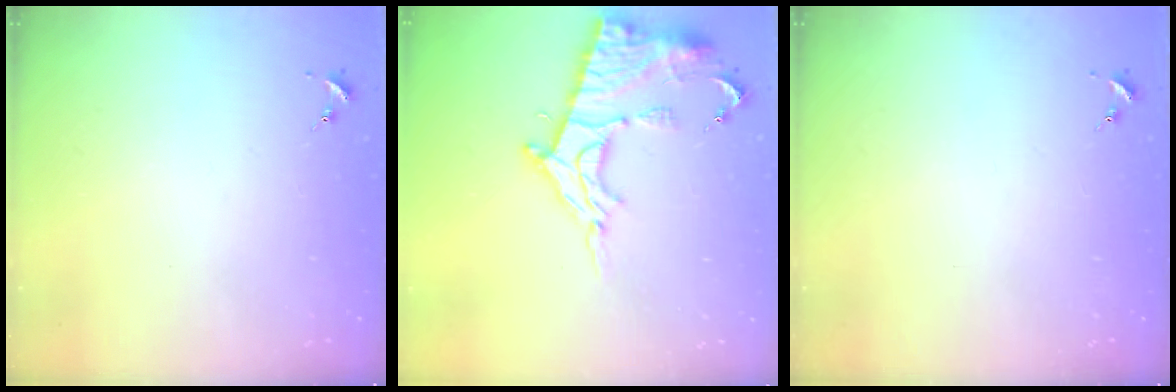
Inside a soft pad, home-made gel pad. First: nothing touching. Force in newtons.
{"total": 16.6, "press": 16.5, "slide": 1.5}
{"total": 0.0}